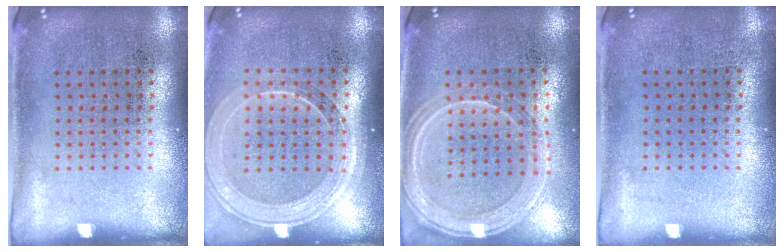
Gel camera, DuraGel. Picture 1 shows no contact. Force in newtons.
{"total": 1.9, "press": 1.7, "slide": 0.8}
{"total": 1.3, "press": 1.3, "slide": 0.1}
{"total": 0.0}